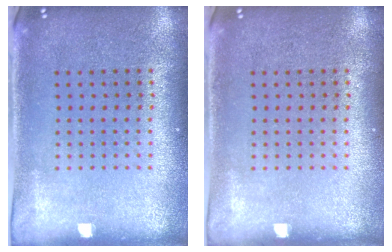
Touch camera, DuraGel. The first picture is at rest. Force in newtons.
{"total": 0.0}